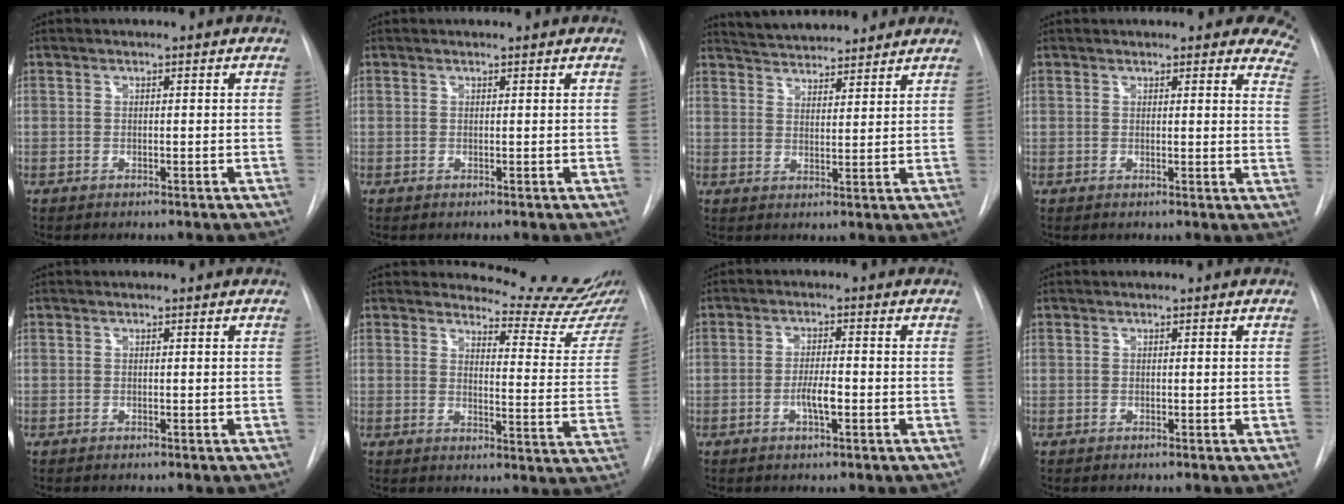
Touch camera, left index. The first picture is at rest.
{"total": 0.6, "force": [0.6, 0.1, 0.0], "torque": [-0.007, 0.005, 0.007]}
{"total": 10.4, "force": [9.7, 2.2, 3.1], "torque": [-0.046, 0.013, 0.144]}
{"total": 12.0, "force": [10.7, 3.7, 4.1], "torque": [-0.009, -0.028, 0.085]}
{"total": 0.0}
{"total": 12.9, "force": [12.8, 0.3, 1.6], "torque": [-0.009, -0.115, 0.133]}
{"total": 3.4, "force": [-1.7, 0.6, 2.9], "torque": [-0.055, -0.004, -0.027]}
{"total": 0.0}